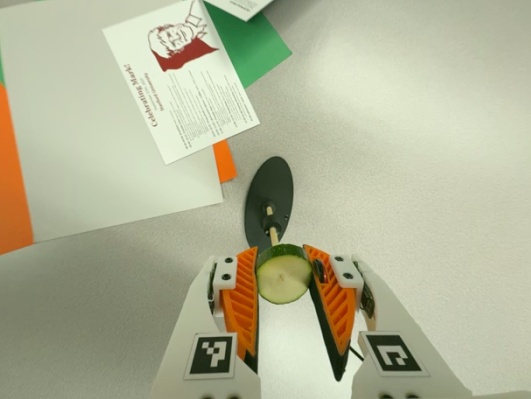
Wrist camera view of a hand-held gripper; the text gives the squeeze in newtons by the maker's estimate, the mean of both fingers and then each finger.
{"total": 12.9, "left": 12.6, "right": 13.1}